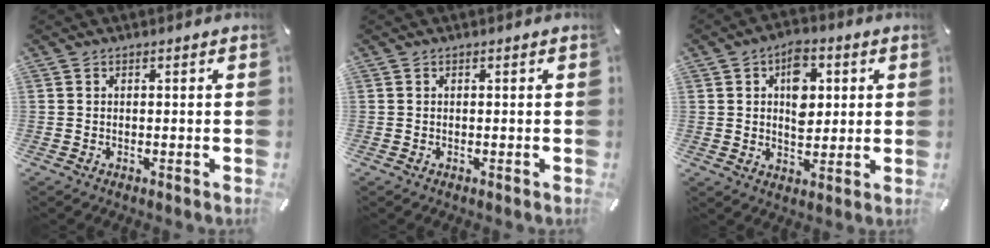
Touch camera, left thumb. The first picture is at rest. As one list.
[{"total": 0.0}, {"total": 9.2, "force": [2.4, 6.5, 6.0], "torque": [-0.072, -0.004, 0.037]}]